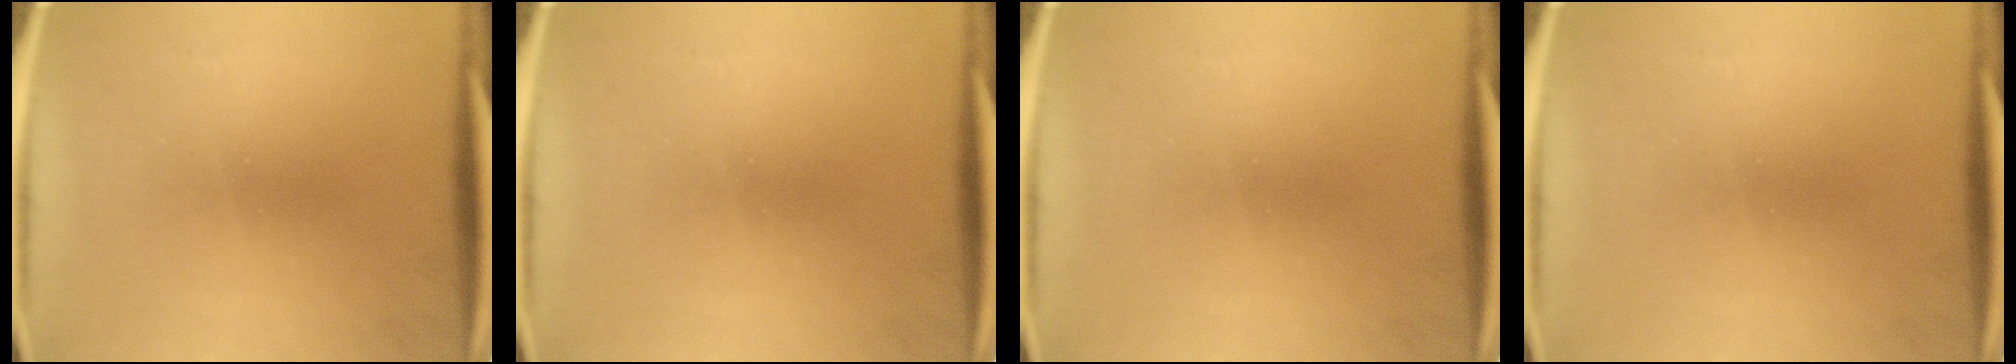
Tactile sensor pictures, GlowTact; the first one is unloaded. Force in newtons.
{"total": 0.0}
{"total": 0.0}
{"total": 0.0}